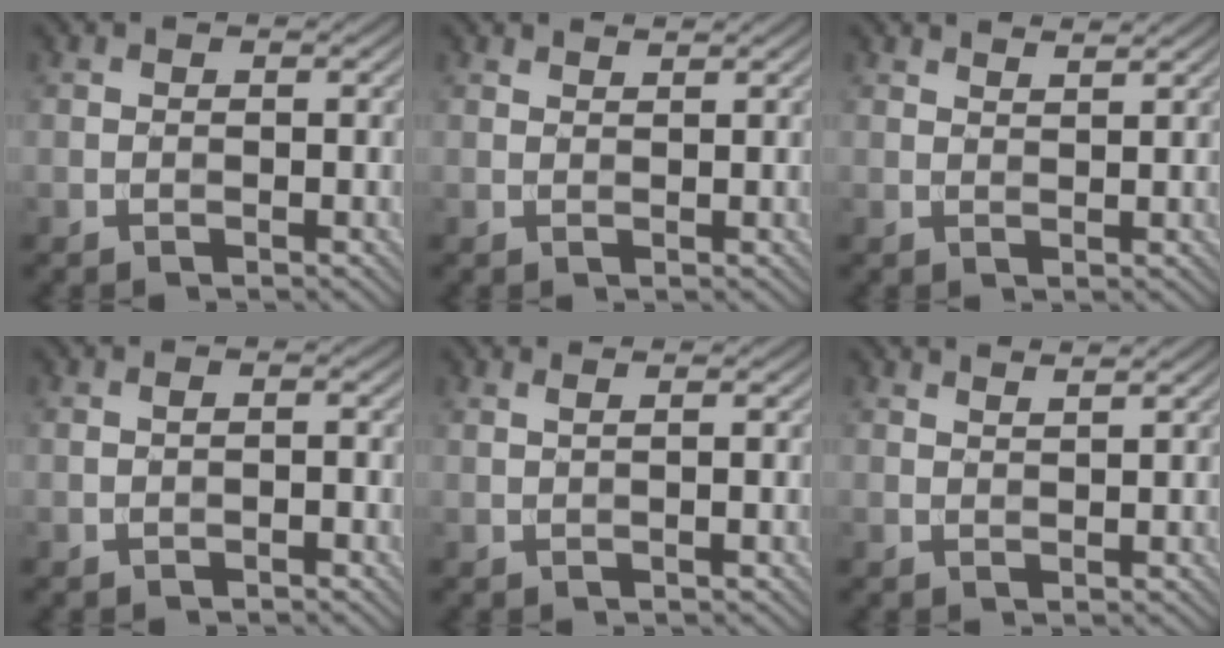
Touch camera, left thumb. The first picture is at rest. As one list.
[{"total": 1.0, "force": [0.9, 0.0, 0.3], "torque": [-0.010, 0.000, 0.018]}, {"total": 2.0, "force": [1.7, 0.1, 0.9], "torque": [-0.019, -0.001, 0.031]}, {"total": 0.8, "force": [-0.3, 0.2, 0.7], "torque": [-0.015, 0.004, -0.007]}, {"total": 1.7, "force": [0.7, 0.3, 1.5], "torque": [-0.022, 0.004, 0.002]}, {"total": 1.9, "force": [1.6, 0.2, 1.0], "torque": [-0.018, 0.003, 0.025]}]